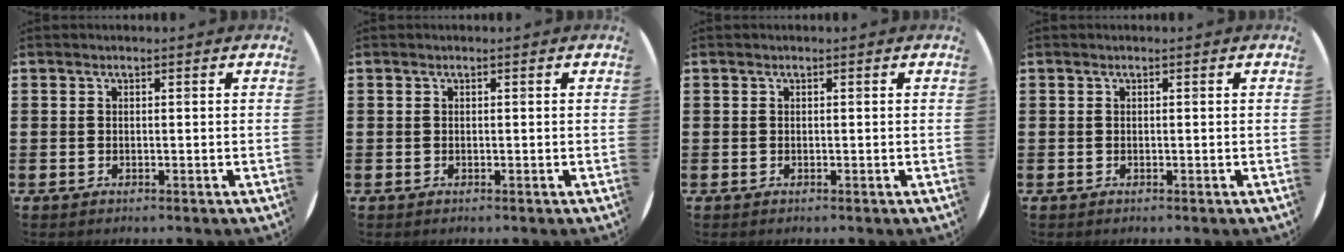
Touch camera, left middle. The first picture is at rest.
{"total": 0.0}
{"total": 0.0}
{"total": 0.0}